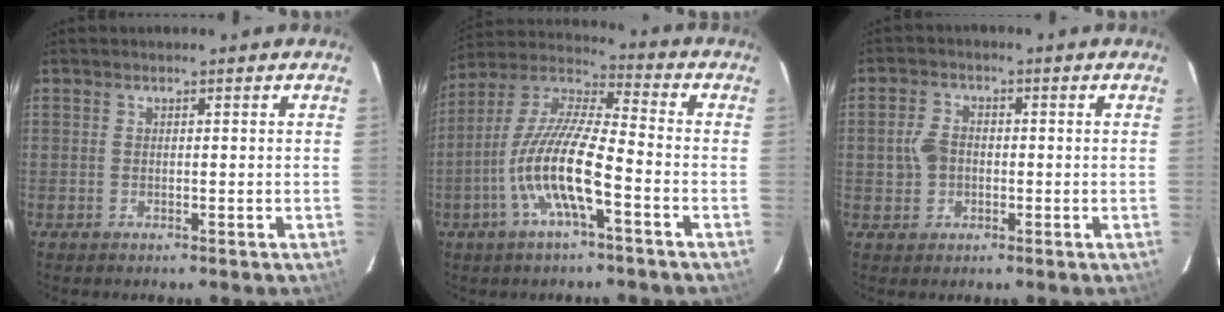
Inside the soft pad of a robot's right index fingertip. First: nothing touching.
{"total": 13.6, "force": [-5.2, 2.5, 12.3], "torque": [-0.248, 0.000, -0.107]}
{"total": 4.2, "force": [-0.4, 3.4, 2.5], "torque": [-0.052, 0.008, -0.001]}